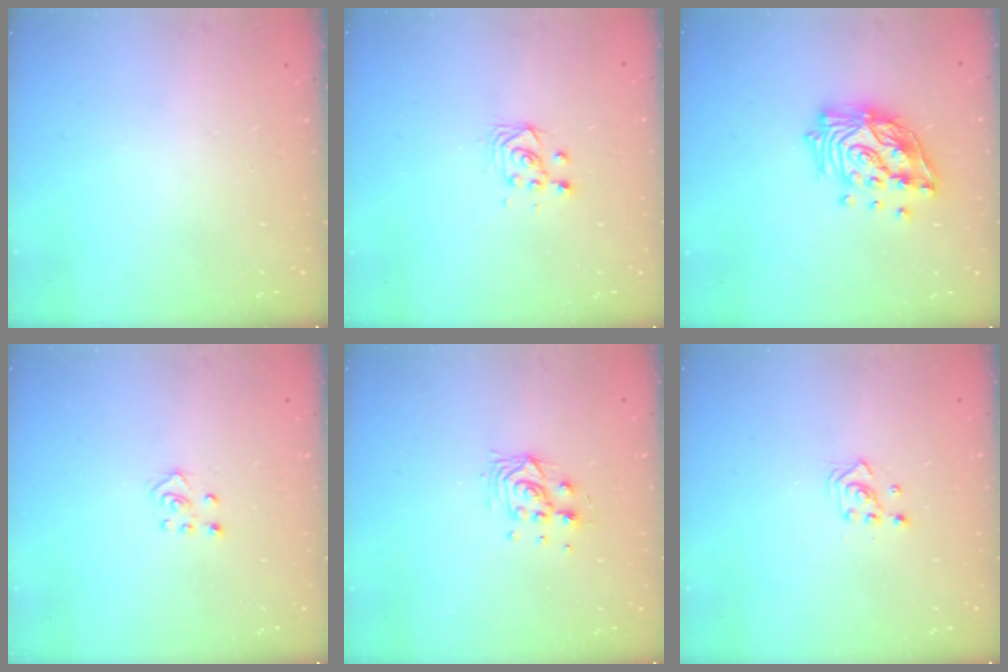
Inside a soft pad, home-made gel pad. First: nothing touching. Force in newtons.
{"total": 3.6, "press": 3.5, "slide": 0.8}
{"total": 16.0, "press": 15.9, "slide": 2.3}
{"total": 3.0, "press": 3.0, "slide": 0.3}
{"total": 6.9, "press": 6.9, "slide": 0.7}
{"total": 2.4, "press": 2.4, "slide": 0.3}